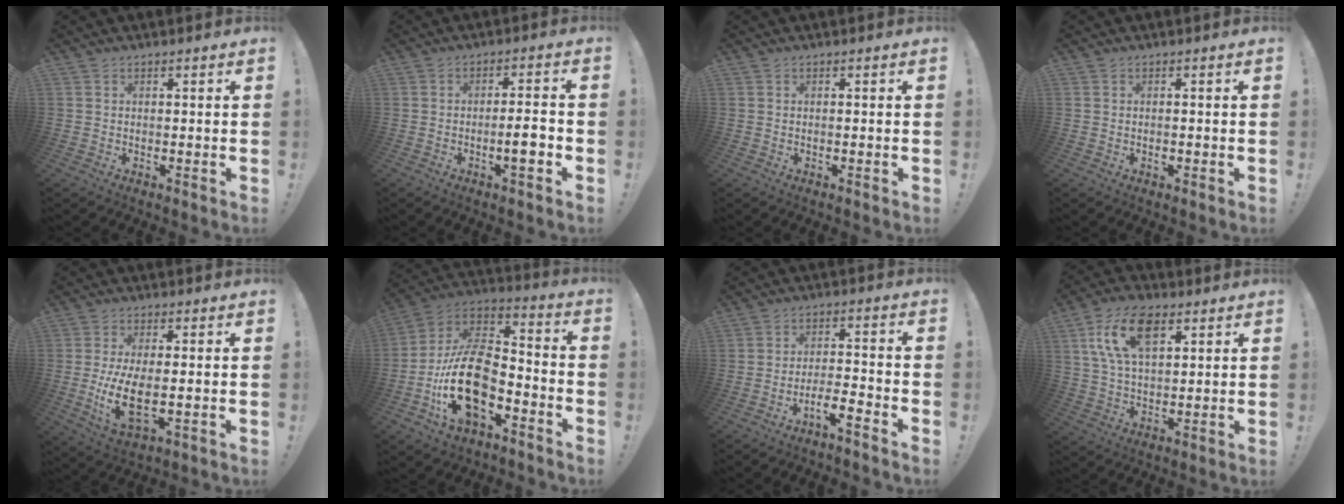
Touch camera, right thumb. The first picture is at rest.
{"total": 6.6, "force": [-2.5, 0.8, 6.1], "torque": [-0.083, 0.001, -0.044]}
{"total": 0.0}
{"total": 0.8, "force": [-0.5, 0.4, 0.5], "torque": [0.001, -0.004, -0.010]}
{"total": 10.6, "force": [-1.9, 3.8, 9.7], "torque": [-0.198, -0.013, -0.031]}
{"total": 21.5, "force": [-7.8, 12.8, 15.4], "torque": [-0.294, 0.044, -0.127]}
{"total": 6.2, "force": [-4.7, 0.8, 4.0], "torque": [-0.069, 0.015, -0.084]}
{"total": 14.1, "force": [6.0, 7.6, 10.2], "torque": [-0.190, -0.008, 0.110]}